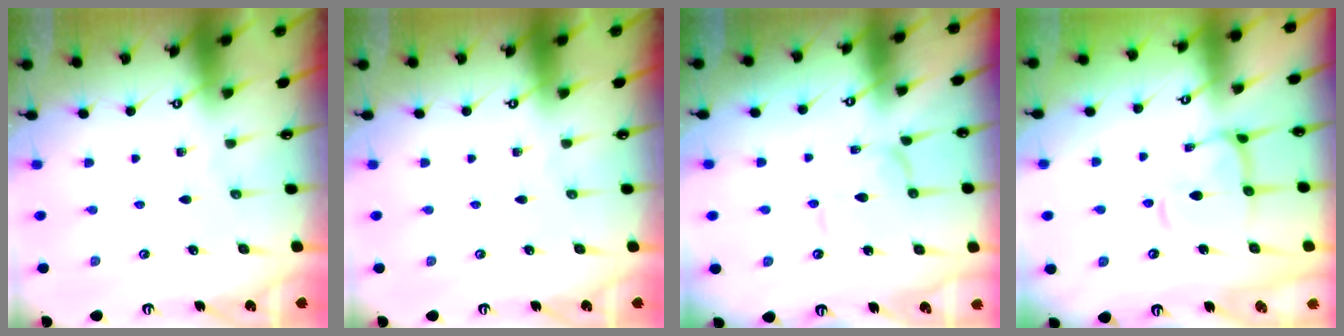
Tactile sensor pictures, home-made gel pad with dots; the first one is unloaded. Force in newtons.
{"total": 0.0}
{"total": 0.0}
{"total": 5.6, "press": 5.5, "slide": 0.9}